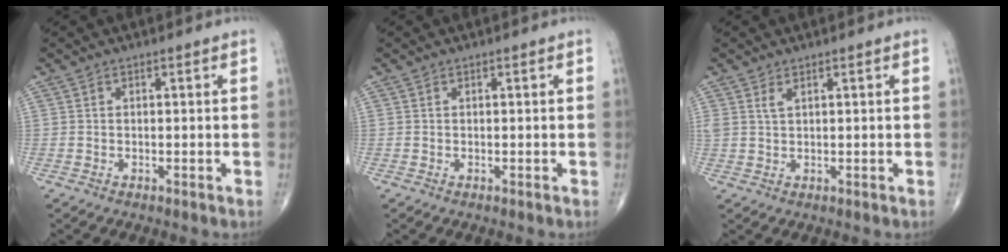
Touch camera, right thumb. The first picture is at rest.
{"total": 0.0}
{"total": 1.5, "force": [1.0, 0.5, 1.0], "torque": [-0.024, 0.000, 0.025]}